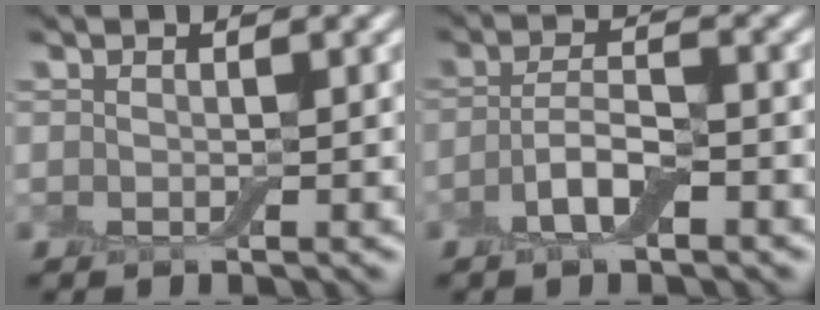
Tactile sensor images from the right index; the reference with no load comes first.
{"total": 3.4, "force": [-1.4, 1.2, 2.8], "torque": [-0.060, 0.004, -0.033]}